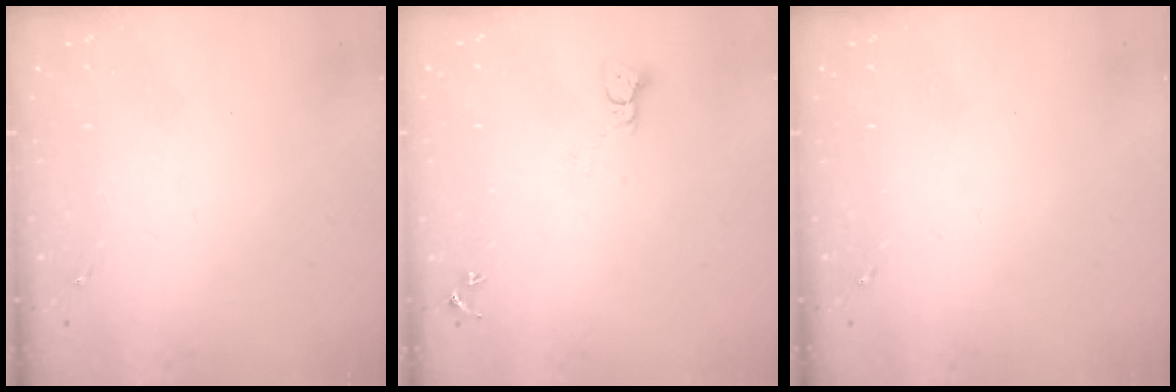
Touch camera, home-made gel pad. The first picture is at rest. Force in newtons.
{"total": 2.1, "press": 2.1, "slide": 0.2}
{"total": 0.0}